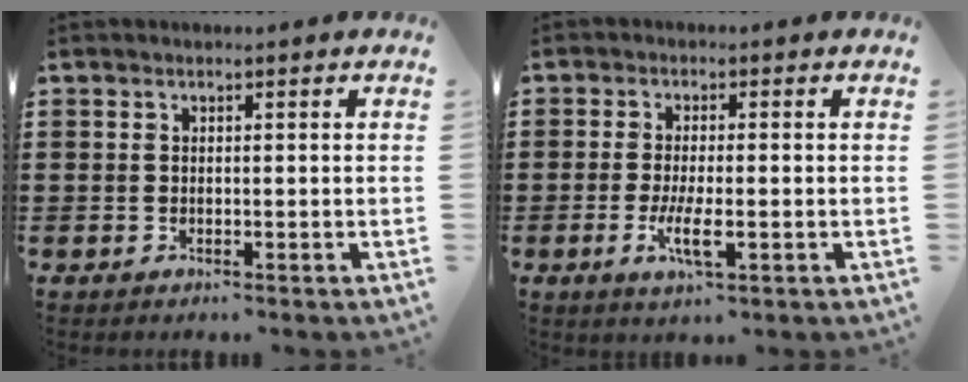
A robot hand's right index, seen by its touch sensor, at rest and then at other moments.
{"total": 5.1, "force": [-1.6, 1.1, 4.7], "torque": [-0.098, -0.012, -0.032]}